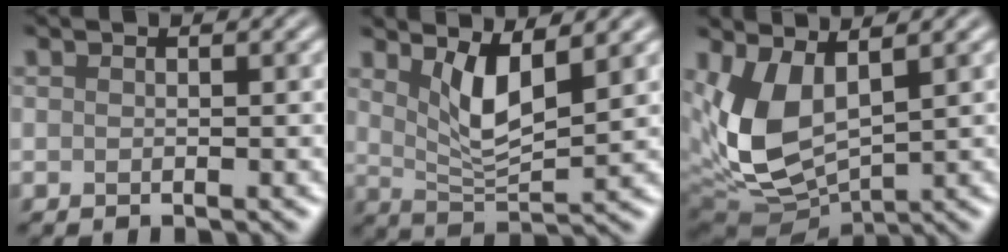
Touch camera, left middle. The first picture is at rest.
{"total": 4.6, "force": [2.2, 1.4, 3.9], "torque": [-0.079, -0.011, 0.044]}
{"total": 7.9, "force": [1.5, 4.1, 6.6], "torque": [-0.160, -0.011, 0.031]}